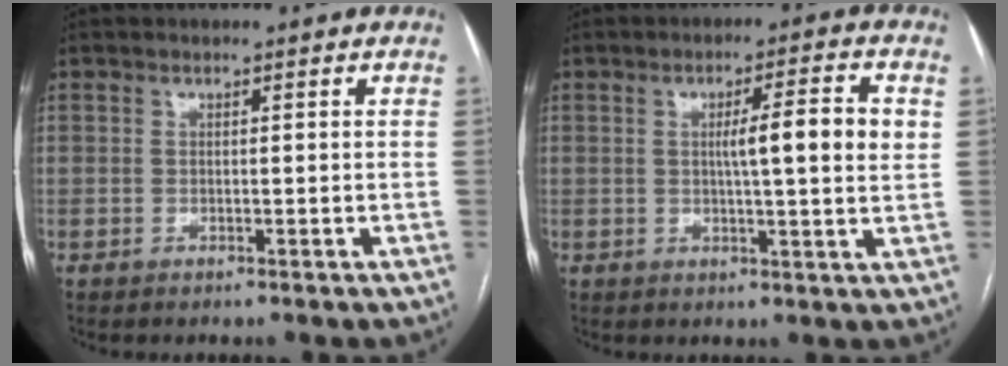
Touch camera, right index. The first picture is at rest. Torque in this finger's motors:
{"motor_torque": [0.22, 0.01, 0.19, 0.09]}